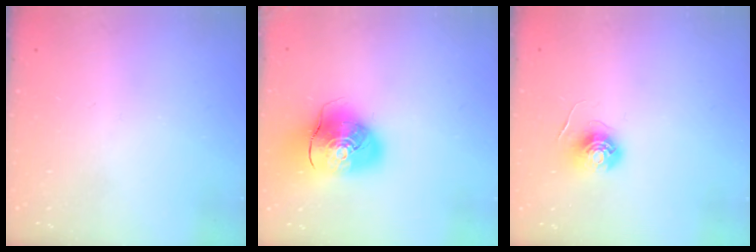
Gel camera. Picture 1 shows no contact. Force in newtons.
{"total": 12.5, "press": 12.3, "slide": 2.1}
{"total": 6.0, "press": 6.0, "slide": 0.3}